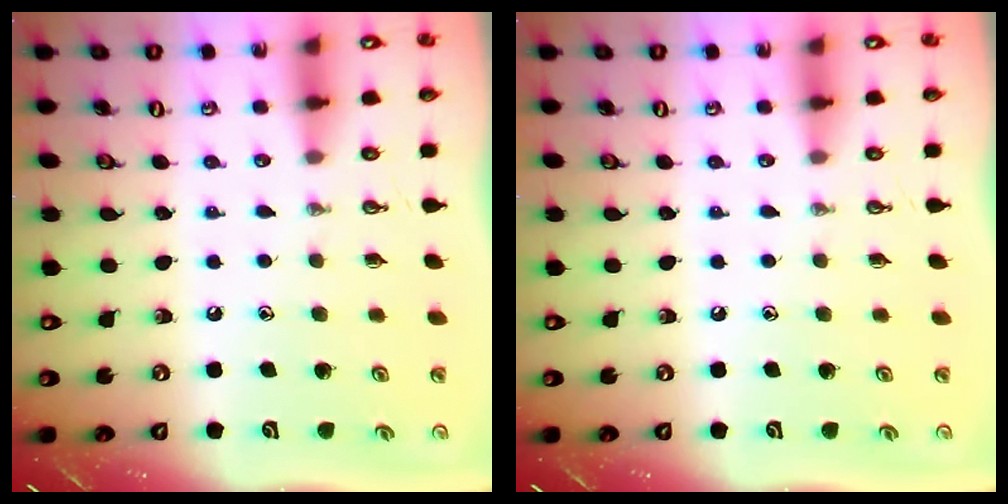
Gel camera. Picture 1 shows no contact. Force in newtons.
{"total": 0.0}